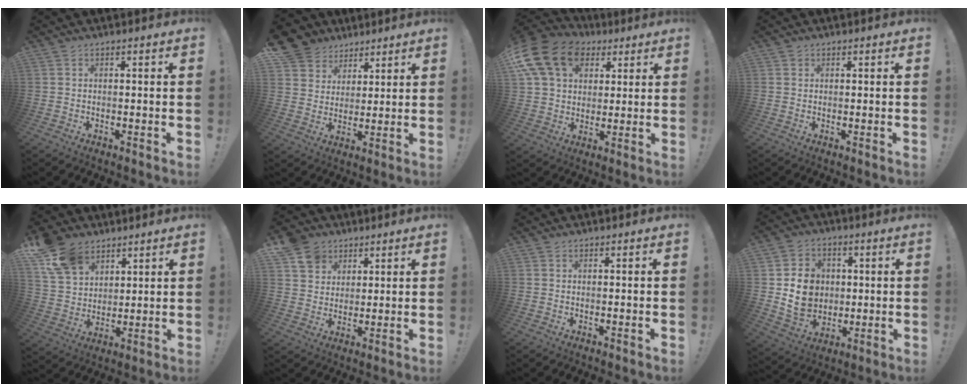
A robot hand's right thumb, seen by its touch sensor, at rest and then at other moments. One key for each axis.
{"total": 8.6, "fx": 5.1, "fy": 6.8, "fz": 1.2, "tx": -0.022, "ty": -0.040, "tz": 0.107}
{"total": 18.6, "fx": 7.8, "fy": 13.6, "fz": 10.0, "tx": -0.173, "ty": -0.031, "tz": 0.148}
{"total": 0.8, "fx": 0.5, "fy": 0.6, "fz": 0.0, "tx": -0.002, "ty": 0.001, "tz": 0.011}
{"total": 13.0, "fx": 8.3, "fy": 8.7, "fz": 4.9, "tx": -0.093, "ty": -0.048, "tz": 0.165}
{"total": 9.3, "fx": 5.3, "fy": 7.2, "fz": 2.3, "tx": -0.038, "ty": -0.032, "tz": 0.107}
{"total": 0.0}
{"total": 12.7, "fx": 0.9, "fy": 11.0, "fz": 6.2, "tx": -0.104, "ty": -0.002, "tz": 0.028}